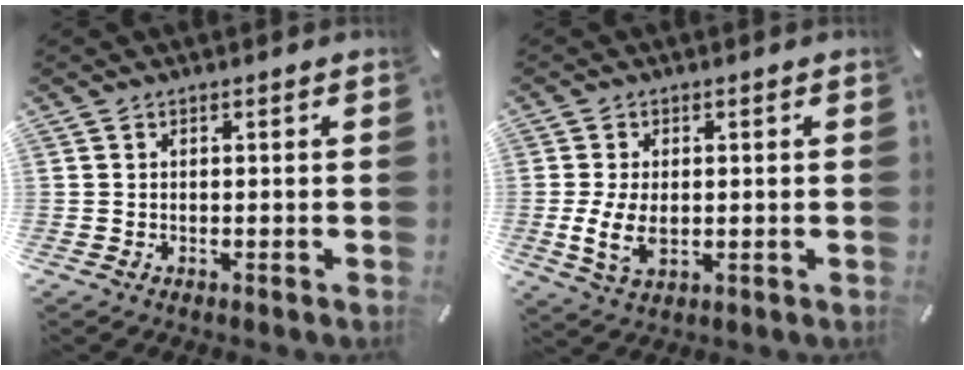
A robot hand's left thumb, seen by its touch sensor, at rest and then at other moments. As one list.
[{"total": 7.1, "force": [-0.8, 4.4, 5.5], "torque": [-0.127, -0.002, -0.015]}]